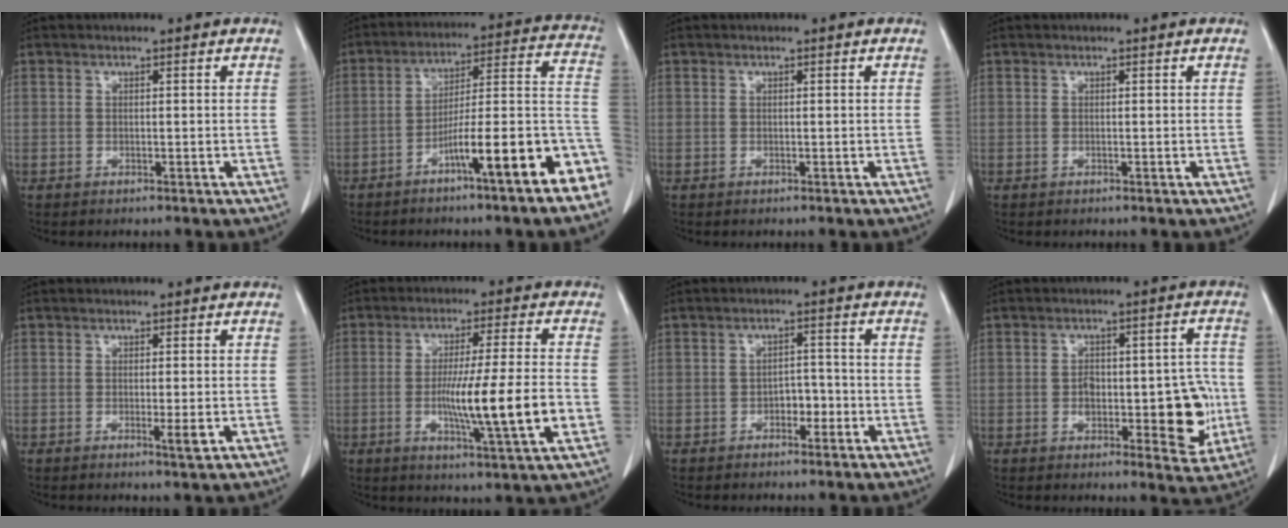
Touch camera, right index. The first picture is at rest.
{"total": 16.0, "force": [-8.4, 1.3, 13.6], "torque": [-0.140, 0.042, -0.121]}
{"total": 0.0}
{"total": 0.0}
{"total": 2.1, "force": [-0.6, 0.2, 2.0], "torque": [-0.027, -0.004, -0.010]}
{"total": 13.0, "force": [-2.5, -0.2, 12.7], "torque": [-0.215, -0.015, -0.044]}
{"total": 2.8, "force": [-1.3, 1.6, 1.9], "torque": [-0.023, 0.008, -0.021]}
{"total": 10.9, "force": [-1.9, 4.7, 9.7], "torque": [-0.108, 0.012, -0.016]}